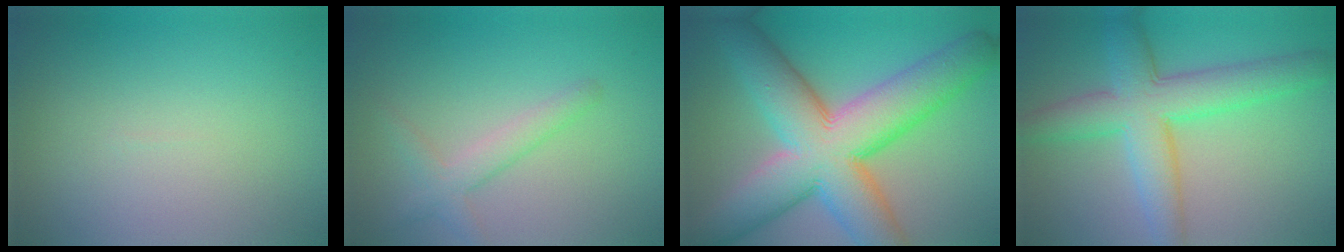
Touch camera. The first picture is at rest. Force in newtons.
{"total": 2.6, "press": 2.5, "slide": 0.1}
{"total": 14.3, "press": 14.3, "slide": 0.7}
{"total": 7.6, "press": 7.6, "slide": 0.1}